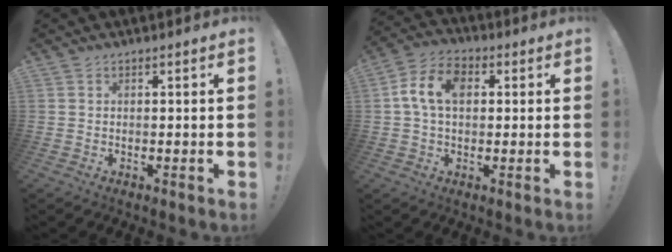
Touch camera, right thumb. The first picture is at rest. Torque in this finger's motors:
{"motor_torque": [0.28, 0.28, 0.10, 0.05, 0.01]}